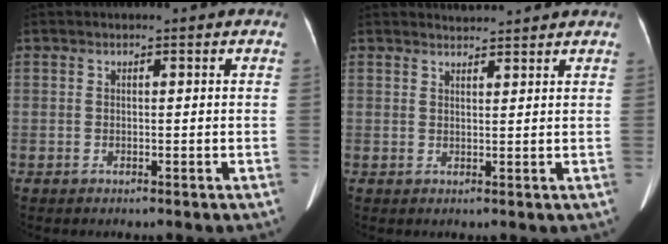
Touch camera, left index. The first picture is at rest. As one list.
[{"total": 2.4, "force": [2.4, 0.0, -0.2], "torque": [-0.006, 0.014, 0.040]}]